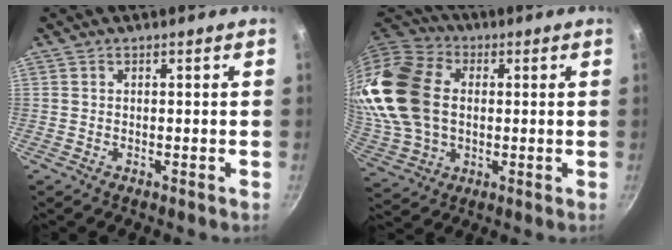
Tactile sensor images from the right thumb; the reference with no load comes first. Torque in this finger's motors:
{"motor_torque": [1.46, 3.13, 2.39, 0.24, 0.82]}